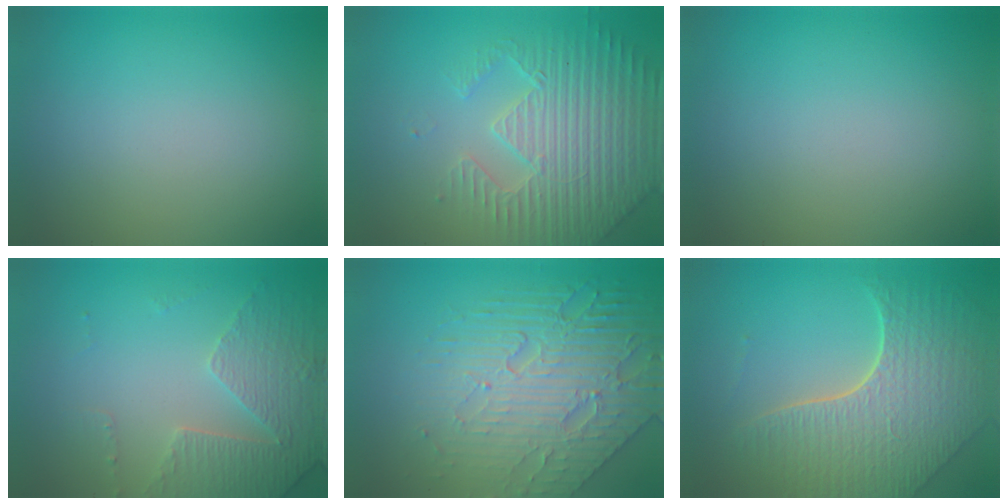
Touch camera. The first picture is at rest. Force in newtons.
{"total": 4.7, "press": 4.6, "slide": 1.0}
{"total": 0.0}
{"total": 4.7, "press": 3.4, "slide": 3.3}
{"total": 8.1, "press": 5.6, "slide": 5.9}
{"total": 7.6, "press": 5.5, "slide": 5.2}